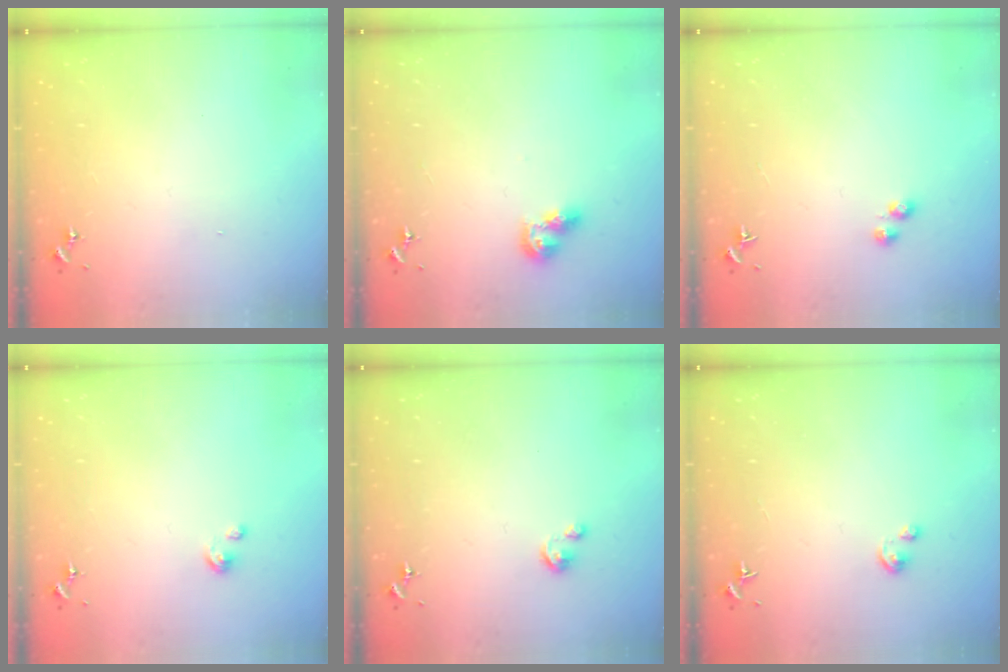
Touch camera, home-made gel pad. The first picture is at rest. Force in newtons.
{"total": 8.2, "press": 8.2, "slide": 0.8}
{"total": 2.8, "press": 2.7, "slide": 0.7}
{"total": 4.1, "press": 4.1, "slide": 0.2}
{"total": 2.8, "press": 2.8, "slide": 0.2}
{"total": 1.9, "press": 1.9, "slide": 0.2}